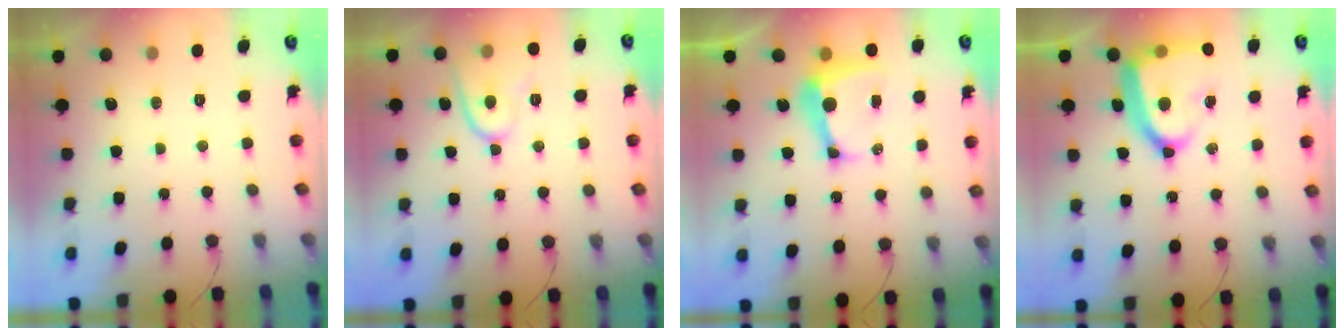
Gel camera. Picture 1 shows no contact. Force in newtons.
{"total": 9.5, "press": 9.4, "slide": 1.3}
{"total": 8.7, "press": 8.6, "slide": 0.9}
{"total": 18.8, "press": 18.8, "slide": 1.5}